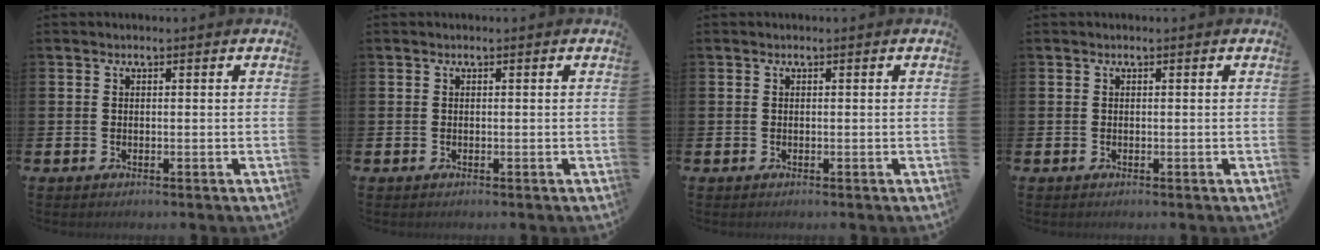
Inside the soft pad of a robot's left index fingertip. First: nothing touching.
{"total": 0.0}
{"total": 0.0}
{"total": 0.0}